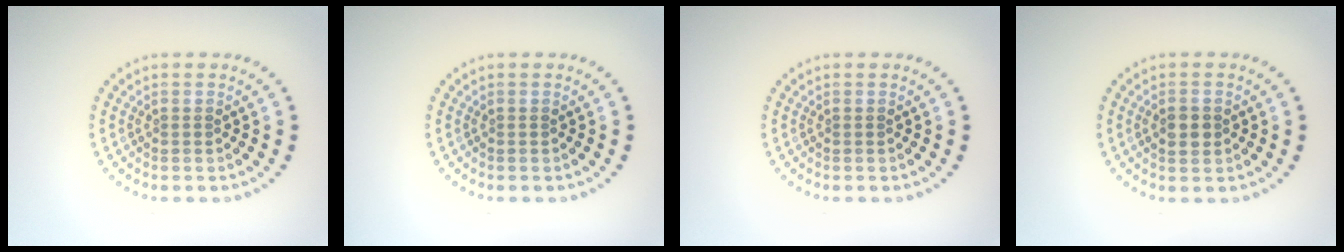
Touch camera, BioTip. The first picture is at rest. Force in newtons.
{"total": 0.0}
{"total": 0.0}
{"total": 2.3, "press": 2.3, "slide": 0.0}